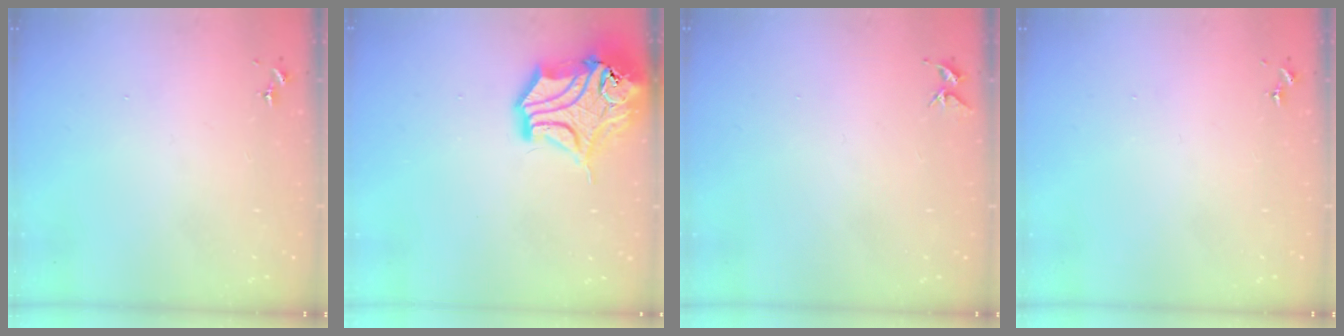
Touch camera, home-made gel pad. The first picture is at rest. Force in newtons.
{"total": 16.7, "press": 16.5, "slide": 2.5}
{"total": 5.0, "press": 4.9, "slide": 0.5}
{"total": 0.0}